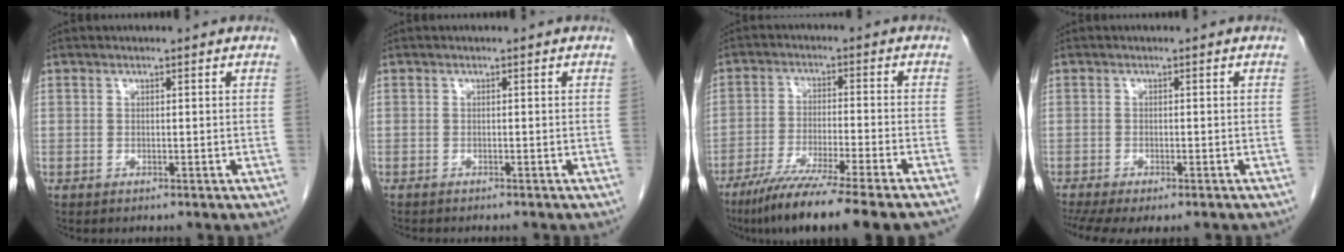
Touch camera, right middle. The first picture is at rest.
{"total": 3.4, "force": [-3.0, 0.7, 1.5], "torque": [-0.025, -0.008, -0.035]}
{"total": 15.2, "force": [-12.1, -1.1, 9.1], "torque": [-0.141, -0.054, -0.193]}
{"total": 8.8, "force": [-6.8, 2.7, 4.8], "torque": [-0.088, -0.005, -0.101]}